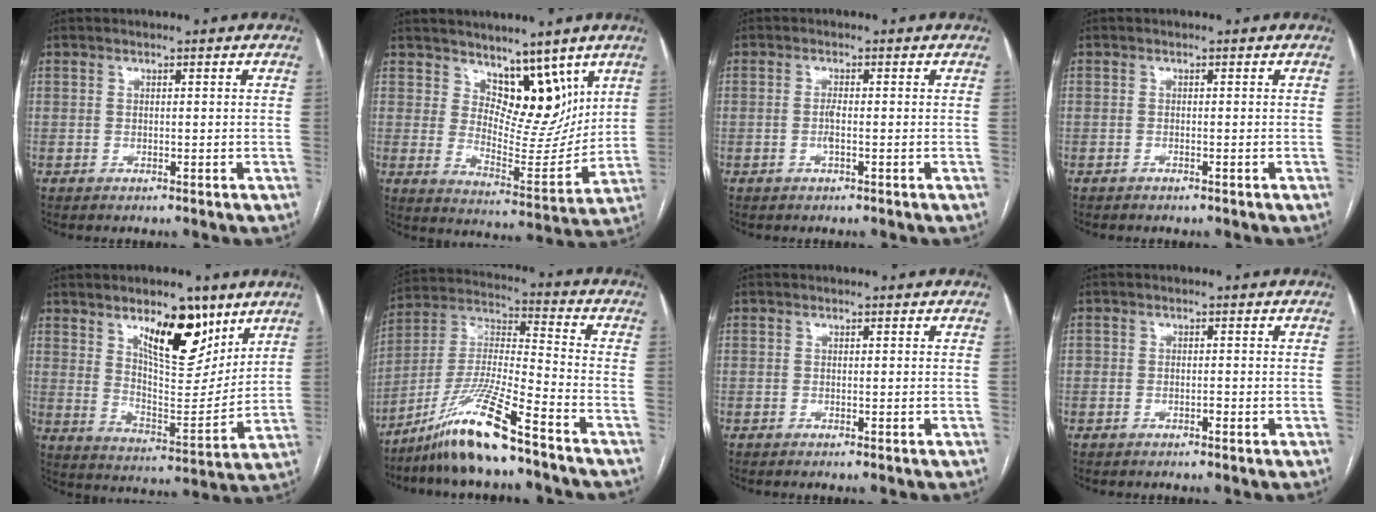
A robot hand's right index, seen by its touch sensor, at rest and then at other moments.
{"total": 10.1, "force": [6.6, 5.1, 5.6], "torque": [-0.075, -0.007, 0.118]}
{"total": 1.4, "force": [-0.3, 0.2, 1.4], "torque": [-0.027, 0.002, -0.005]}
{"total": 0.5, "force": [-0.5, 0.1, 0.2], "torque": [-0.009, -0.001, -0.008]}
{"total": 13.6, "force": [8.0, 4.9, 9.8], "torque": [-0.148, -0.007, 0.139]}
{"total": 13.5, "force": [-9.8, 0.0, 9.3], "torque": [-0.194, -0.010, -0.184]}
{"total": 0.0}
{"total": 0.9, "force": [-0.5, 0.5, 0.6], "torque": [-0.006, 0.004, -0.005]}